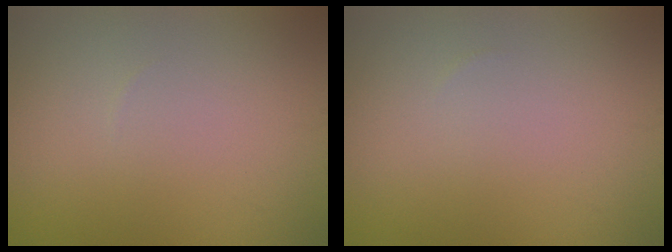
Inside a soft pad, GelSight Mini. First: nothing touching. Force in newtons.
{"total": 0.0}